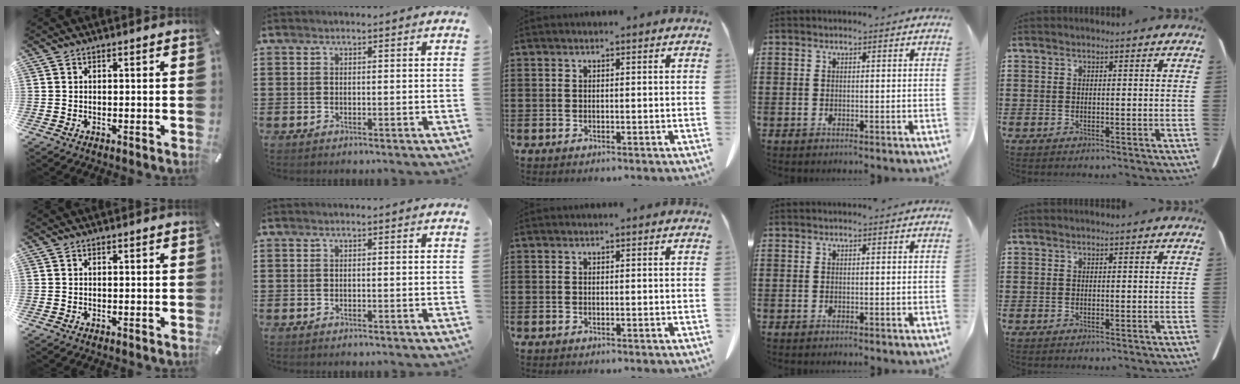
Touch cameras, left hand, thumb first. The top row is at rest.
{}